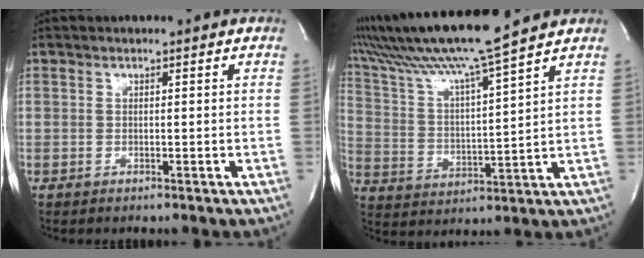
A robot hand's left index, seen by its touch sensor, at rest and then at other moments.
{"total": 16.0, "force": [13.3, -1.6, 8.6], "torque": [-0.171, 0.002, 0.228]}